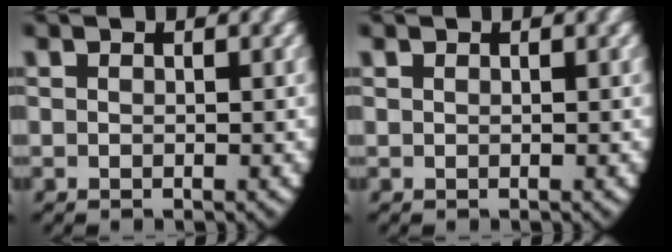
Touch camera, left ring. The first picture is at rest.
{"total": 0.0}